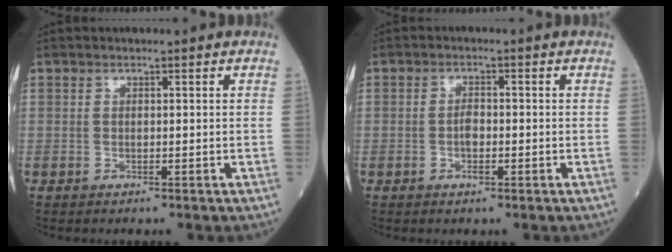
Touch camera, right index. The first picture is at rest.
{"total": 2.2, "force": [-0.6, 1.0, 1.8], "torque": [-0.033, 0.003, -0.011]}